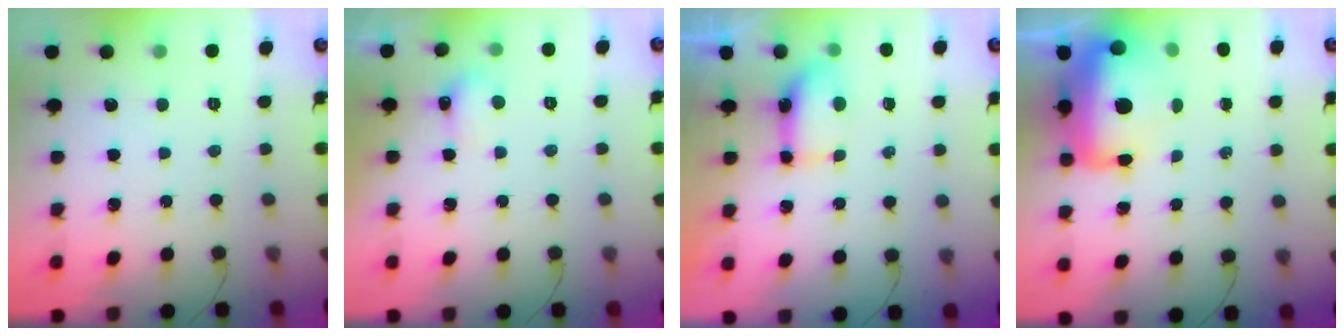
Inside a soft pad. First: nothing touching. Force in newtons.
{"total": 5.9, "press": 5.2, "slide": 2.9}
{"total": 6.1, "press": 6.0, "slide": 1.1}
{"total": 23.0, "press": 19.1, "slide": 12.8}